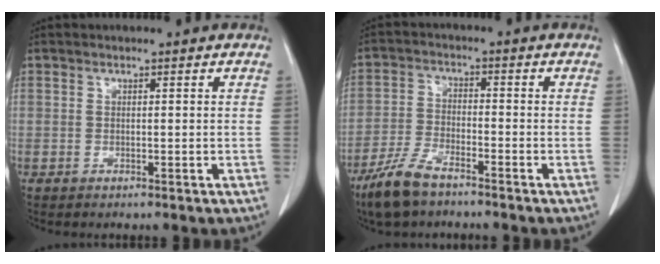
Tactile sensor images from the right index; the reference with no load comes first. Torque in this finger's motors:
{"motor_torque": [0.31, -0.24, 0.24, 0.04]}